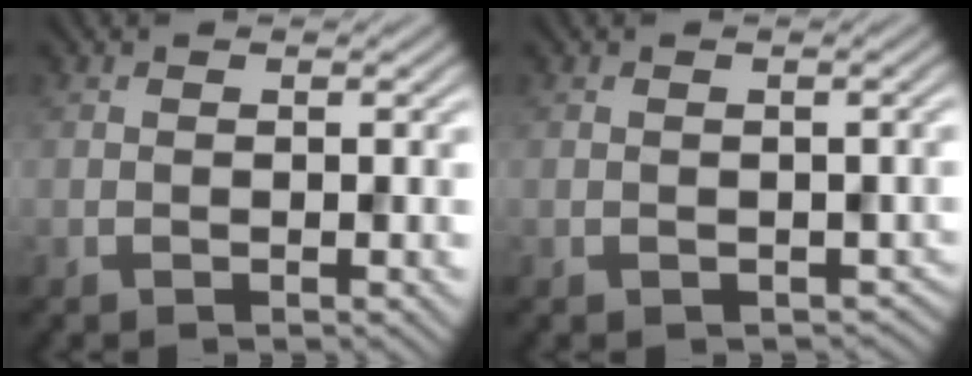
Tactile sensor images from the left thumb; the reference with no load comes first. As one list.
[{"total": 1.8, "force": [-0.6, 1.5, 0.9], "torque": [-0.021, -0.013, -0.007]}]